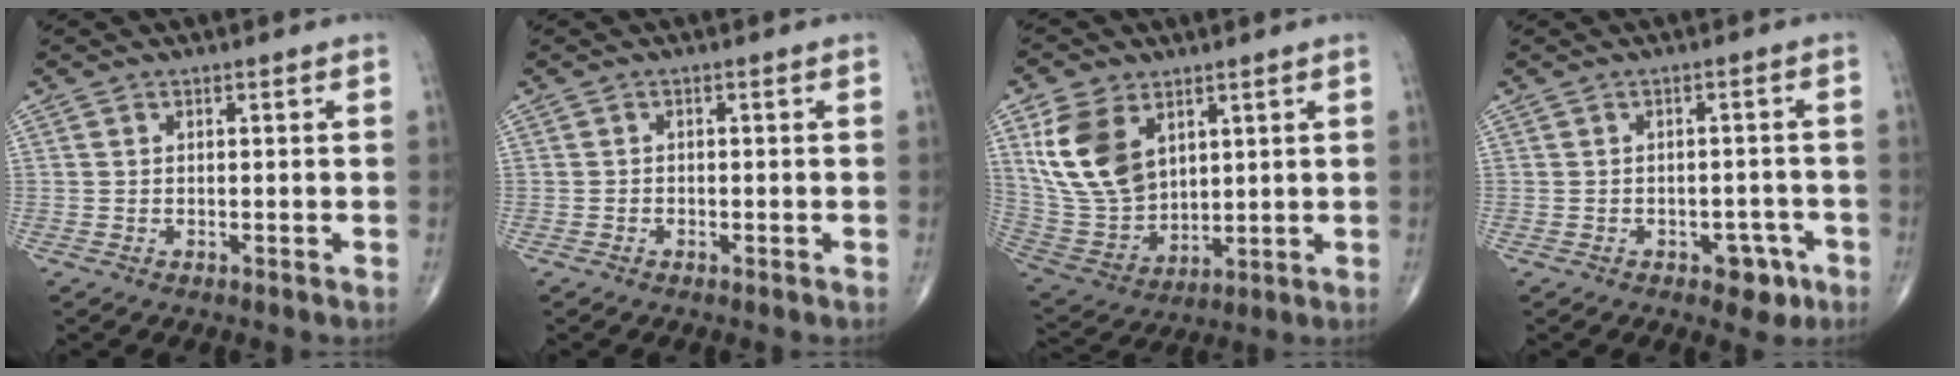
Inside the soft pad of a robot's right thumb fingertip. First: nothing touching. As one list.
[{"total": 0.6, "force": [-0.4, 0.5, 0.1], "torque": [0.000, 0.002, -0.012]}, {"total": 15.0, "force": [5.8, 10.0, 9.5], "torque": [-0.172, -0.024, 0.133]}, {"total": 4.7, "force": [-2.5, 3.0, 2.7], "torque": [-0.012, 0.018, -0.028]}]